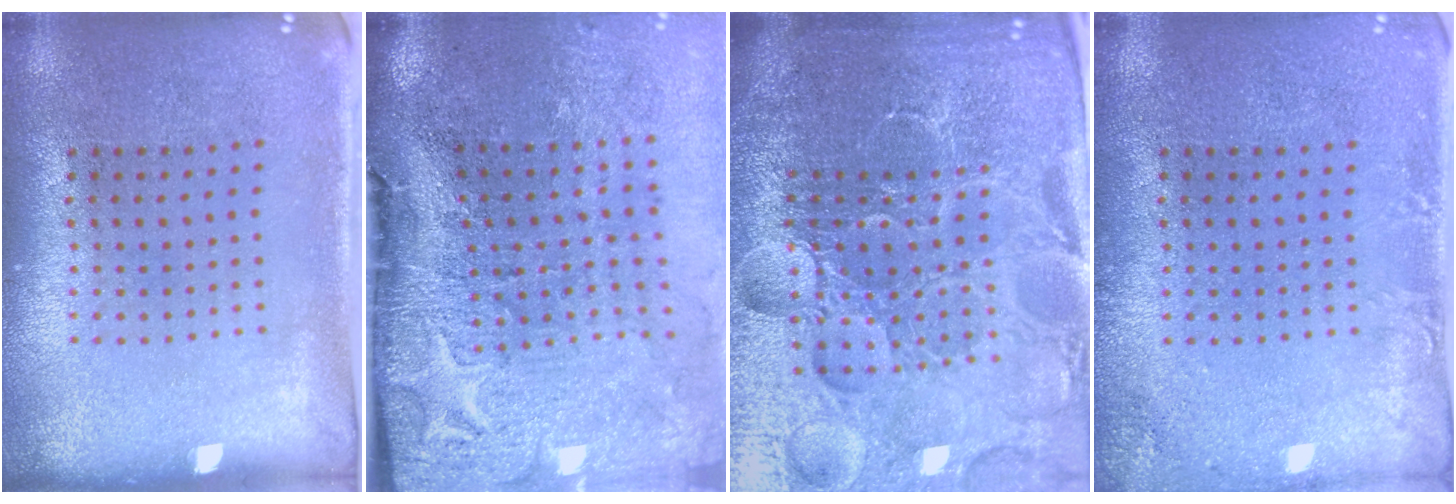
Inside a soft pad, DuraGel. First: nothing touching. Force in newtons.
{"total": 5.0, "press": 3.9, "slide": 3.1}
{"total": 6.7, "press": 5.9, "slide": 3.2}
{"total": 1.6, "press": 1.6, "slide": 0.1}